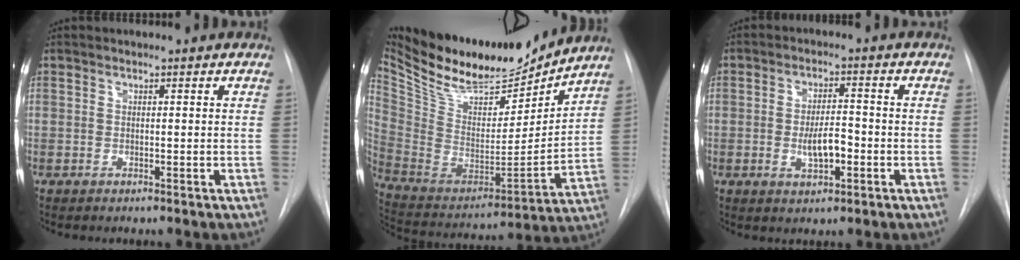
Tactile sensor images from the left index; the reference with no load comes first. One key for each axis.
{"total": 24.4, "fx": 21.0, "fy": 6.6, "fz": 10.7, "tx": -0.207, "ty": -0.023, "tz": 0.344}
{"total": 4.9, "fx": -1.7, "fy": 1.8, "fz": 4.3, "tx": -0.074, "ty": -0.005, "tz": -0.026}